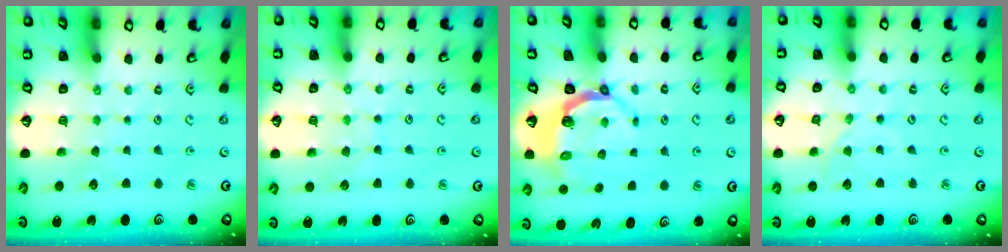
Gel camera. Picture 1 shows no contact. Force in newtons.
{"total": 5.0, "press": 4.9, "slide": 0.4}
{"total": 4.7, "press": 3.6, "slide": 3.0}
{"total": 0.6, "press": 0.5, "slide": 0.2}